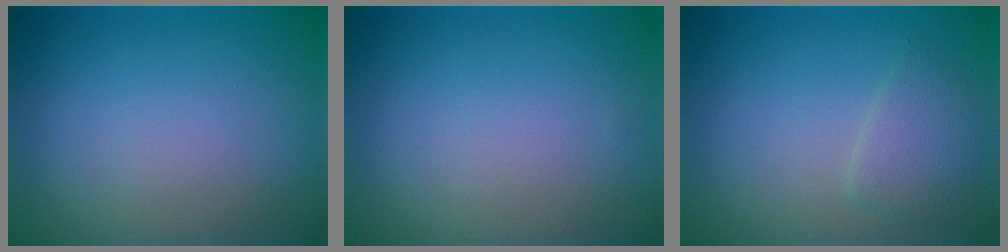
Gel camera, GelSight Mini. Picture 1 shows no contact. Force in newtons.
{"total": 0.0}
{"total": 2.3, "press": 2.3, "slide": 0.1}